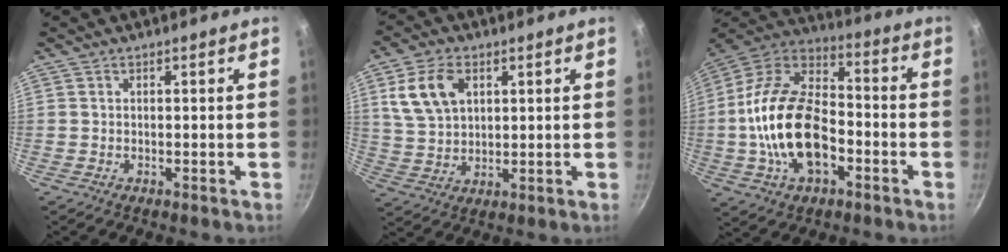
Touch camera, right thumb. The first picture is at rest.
{"total": 10.1, "force": [3.7, 6.7, 6.7], "torque": [-0.113, -0.006, 0.074]}
{"total": 21.7, "force": [-4.7, 13.0, 16.7], "torque": [-0.291, 0.042, -0.097]}